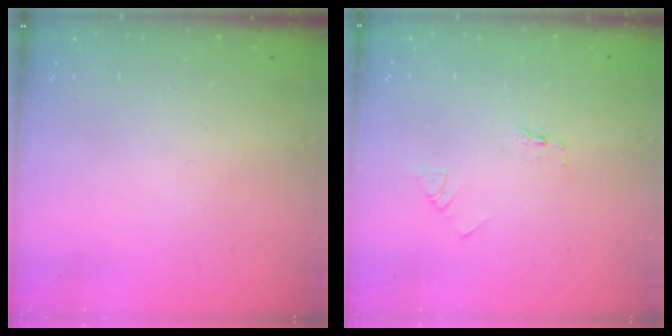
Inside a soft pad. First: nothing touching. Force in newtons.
{"total": 1.8, "press": 1.8, "slide": 0.2}